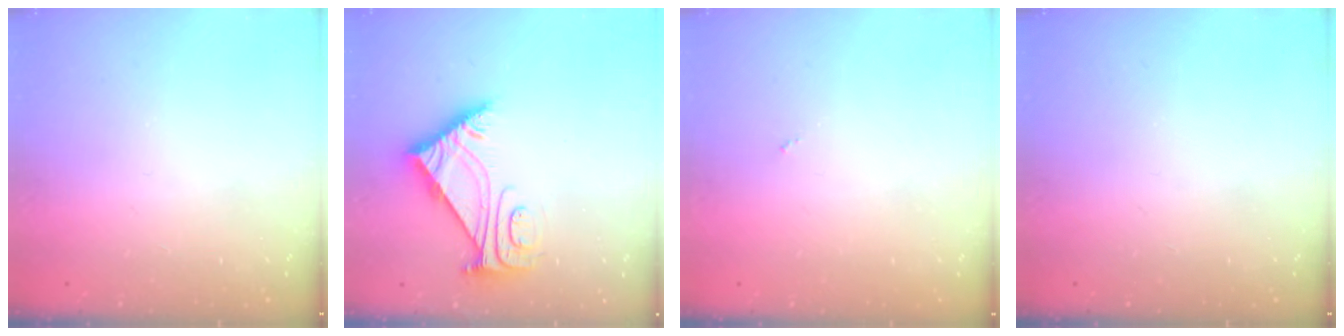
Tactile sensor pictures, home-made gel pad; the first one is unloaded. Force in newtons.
{"total": 8.0, "press": 8.0, "slide": 0.6}
{"total": 0.0}
{"total": 0.0}